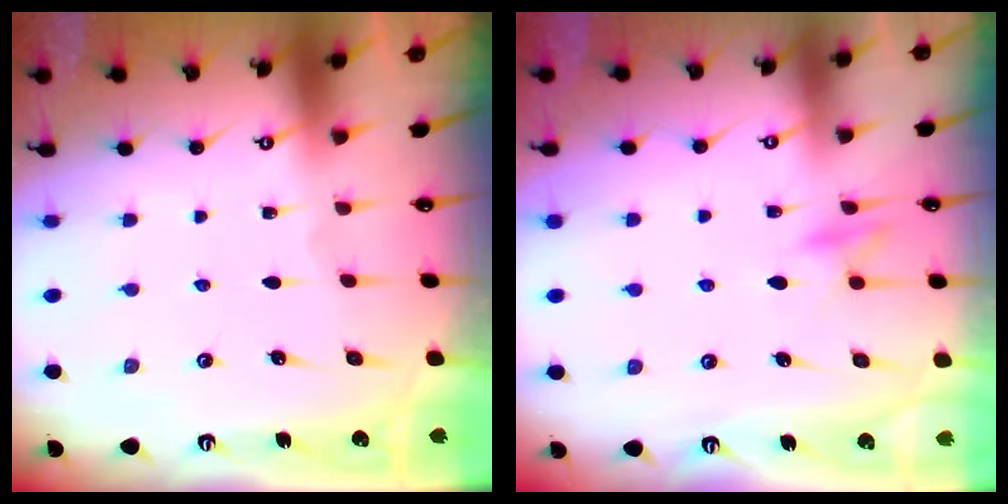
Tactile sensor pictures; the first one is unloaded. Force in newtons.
{"total": 9.9, "press": 9.9, "slide": 0.9}